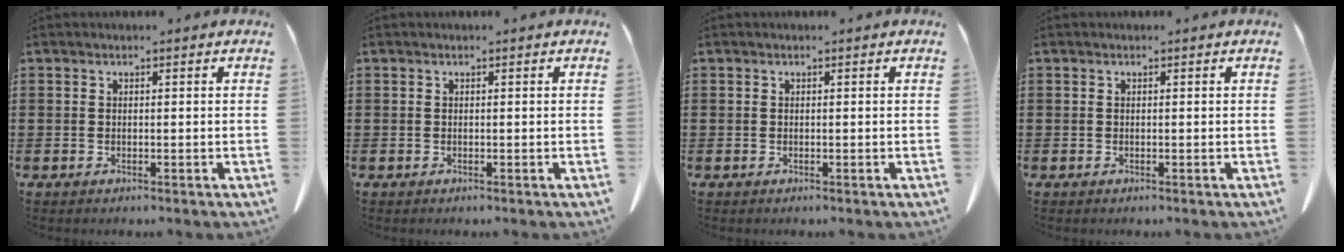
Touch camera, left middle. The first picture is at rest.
{"total": 0.0}
{"total": 0.0}
{"total": 0.0}